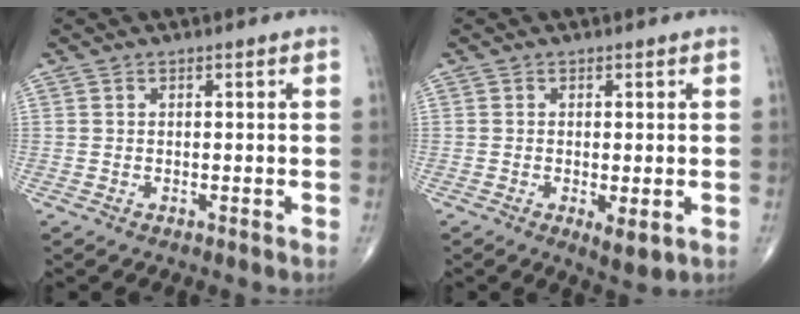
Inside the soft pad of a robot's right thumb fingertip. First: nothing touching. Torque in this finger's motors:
{"motor_torque": [-0.23, 0.22, -0.05, -0.04, 0.02]}